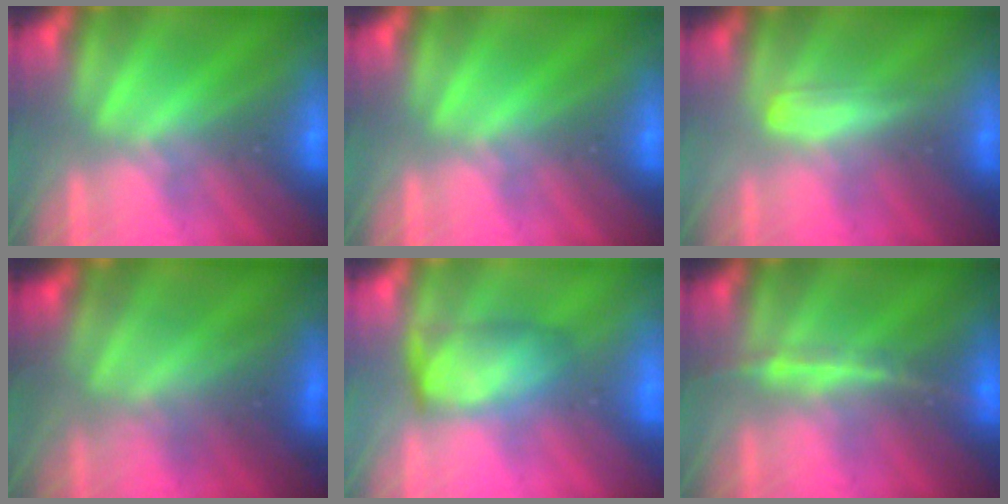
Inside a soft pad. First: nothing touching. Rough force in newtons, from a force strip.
{"total": 0.0}
{"total": 2.1}
{"total": 4.9}
{"total": 4.4}
{"total": 2.4}